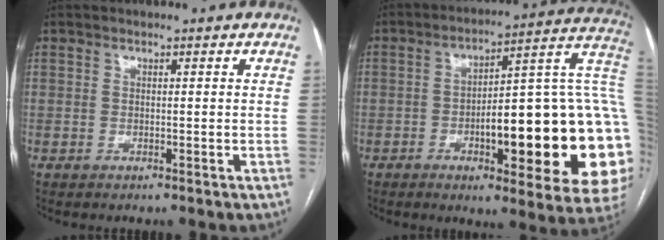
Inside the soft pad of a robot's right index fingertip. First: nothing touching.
{"total": 27.8, "force": [-3.3, 5.6, 27.0], "torque": [-0.276, 0.026, -0.042]}